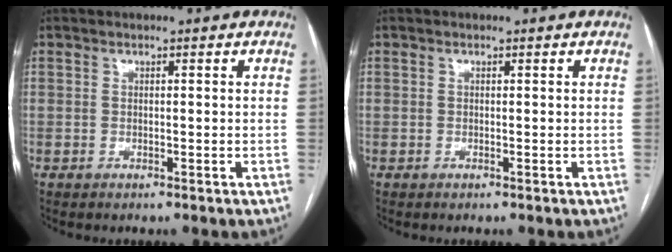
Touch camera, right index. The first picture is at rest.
{"total": 0.0}